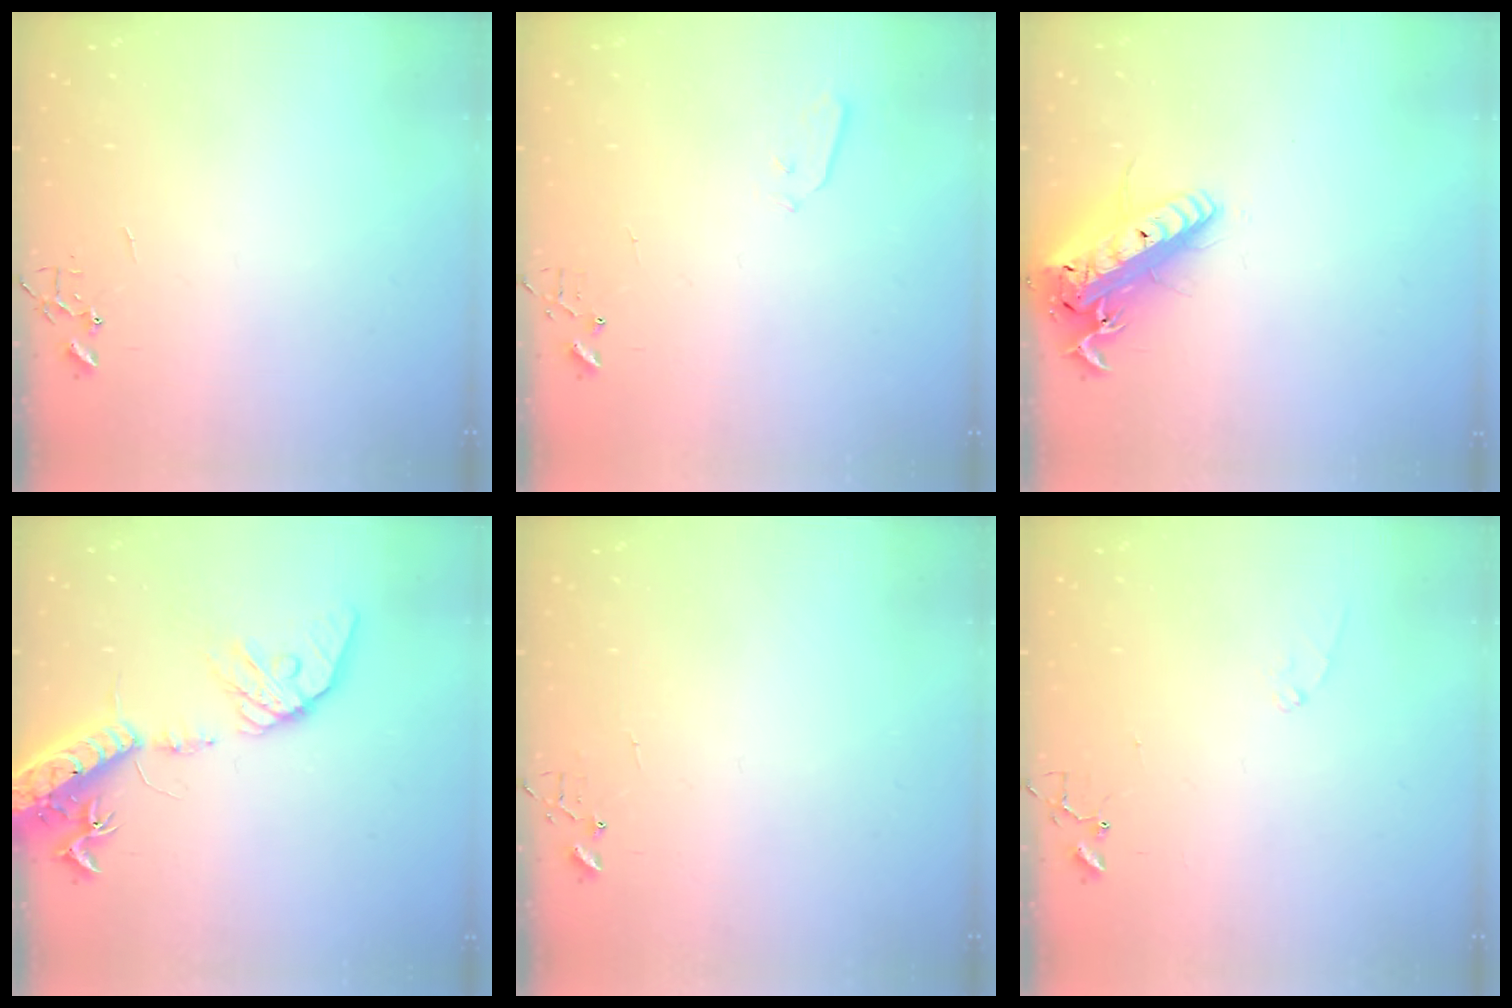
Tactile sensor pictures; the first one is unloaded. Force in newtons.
{"total": 3.5, "press": 3.5, "slide": 0.6}
{"total": 20.4, "press": 20.0, "slide": 4.2}
{"total": 18.0, "press": 17.7, "slide": 3.3}
{"total": 4.2, "press": 4.2, "slide": 0.3}
{"total": 6.8, "press": 6.8, "slide": 0.7}